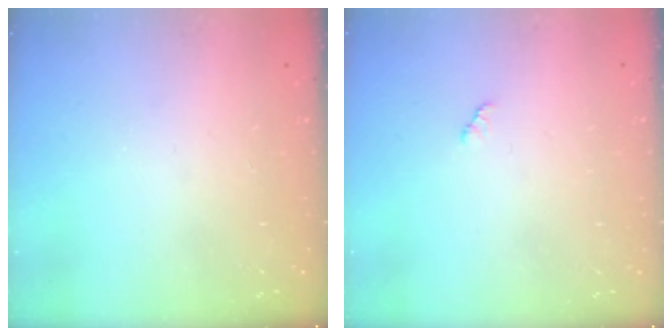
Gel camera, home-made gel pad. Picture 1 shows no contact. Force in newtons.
{"total": 2.1, "press": 2.1, "slide": 0.3}